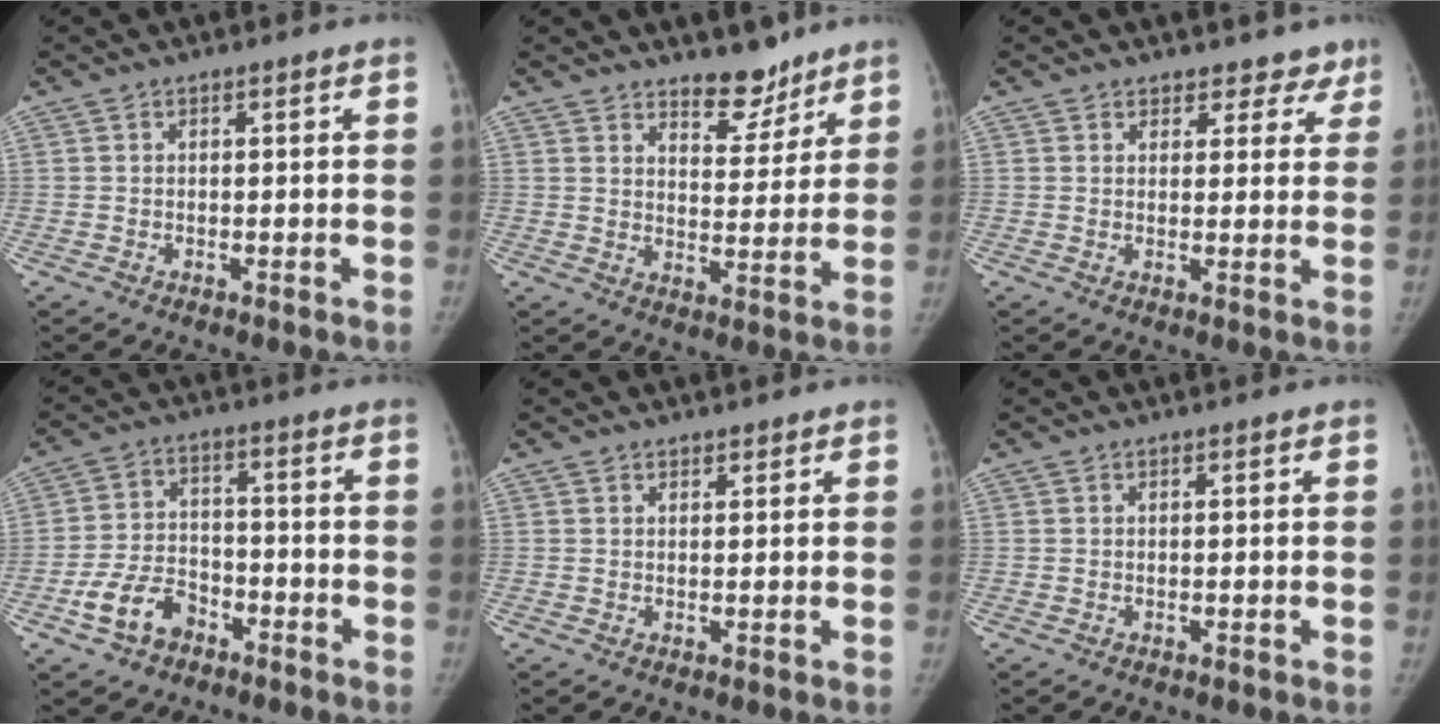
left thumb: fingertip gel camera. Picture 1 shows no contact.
{"total": 7.7, "force": [6.2, 3.4, 2.9], "torque": [-0.010, -0.049, 0.099]}
{"total": 5.4, "force": [4.3, 3.2, 0.1], "torque": [0.047, -0.020, 0.039]}
{"total": 8.7, "force": [-4.8, 5.9, 4.3], "torque": [-0.070, 0.031, -0.085]}
{"total": 1.1, "force": [0.9, 0.6, 0.1], "torque": [0.013, -0.006, 0.011]}
{"total": 0.0}